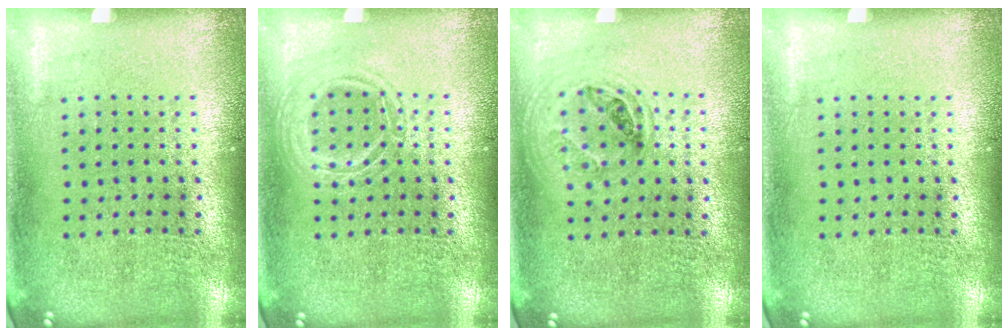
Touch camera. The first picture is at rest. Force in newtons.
{"total": 1.9, "press": 1.9, "slide": 0.2}
{"total": 1.0, "press": 0.9, "slide": 0.4}
{"total": 0.0}